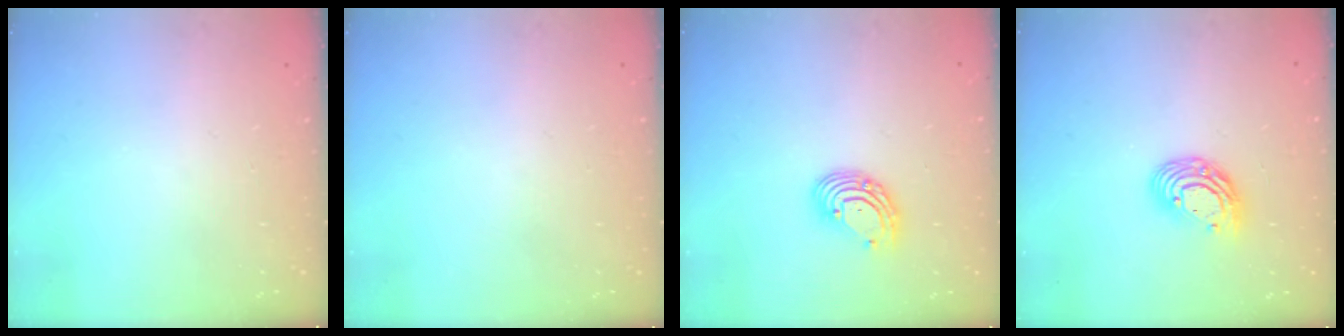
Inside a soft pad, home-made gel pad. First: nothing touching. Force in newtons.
{"total": 0.0}
{"total": 7.3, "press": 7.3, "slide": 0.8}
{"total": 9.8, "press": 9.8, "slide": 0.9}